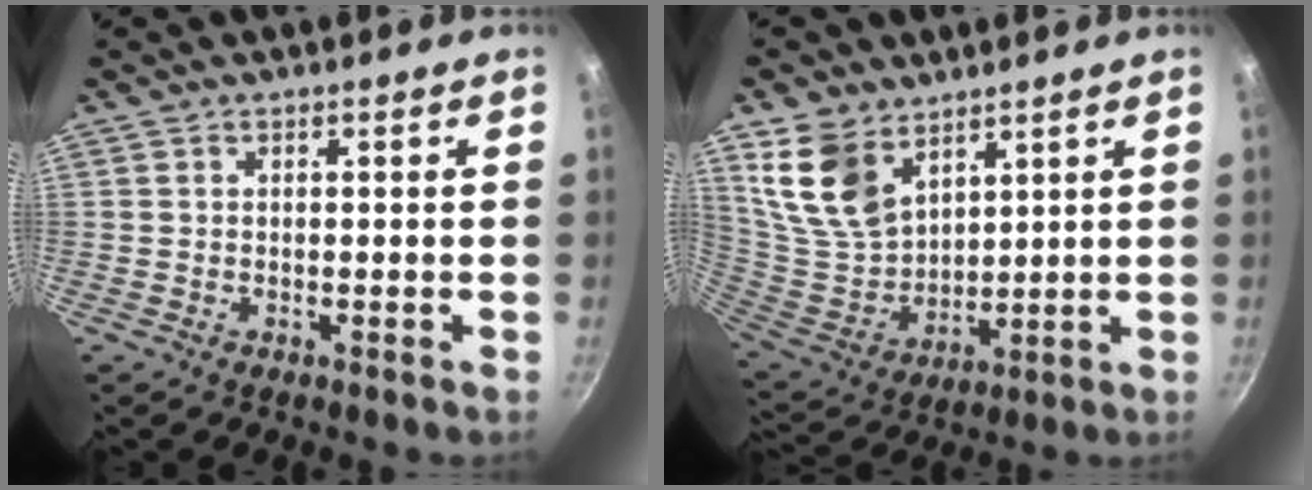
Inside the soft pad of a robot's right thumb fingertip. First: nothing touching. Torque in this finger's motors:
{"motor_torque": [-1.23, 1.69, 1.39, 0.66, 0.12]}